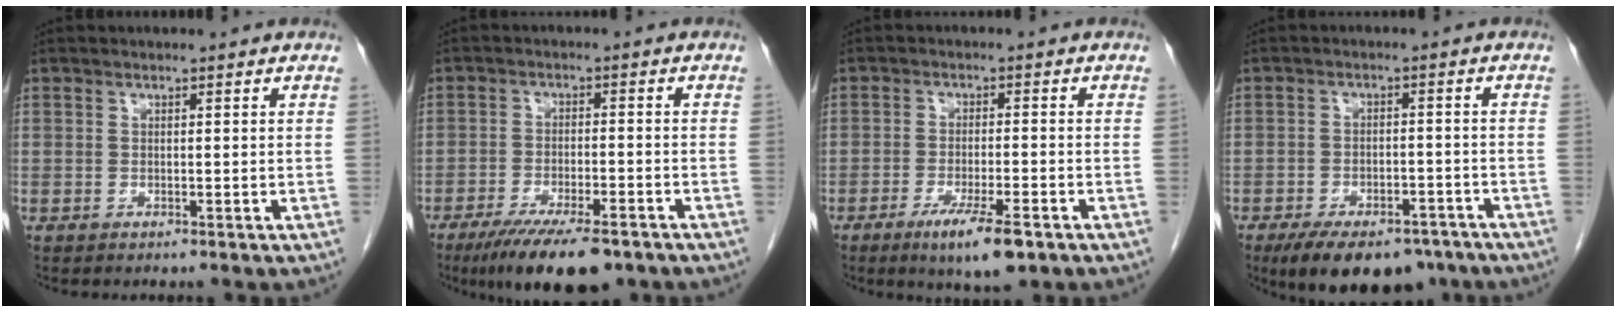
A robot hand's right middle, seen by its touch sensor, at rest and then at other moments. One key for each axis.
{"total": 11.7, "fx": -8.4, "fy": 2.9, "fz": 7.6, "tx": -0.120, "ty": -0.019, "tz": -0.131}
{"total": 7.5, "fx": -4.5, "fy": 0.9, "fz": 5.9, "tx": -0.104, "ty": -0.016, "tz": -0.069}
{"total": 13.4, "fx": -9.9, "fy": 6.2, "fz": 6.6, "tx": -0.107, "ty": -0.002, "tz": -0.142}